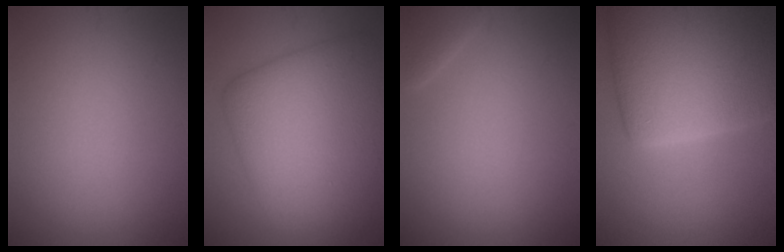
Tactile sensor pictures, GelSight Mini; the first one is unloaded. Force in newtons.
{"total": 11.0, "press": 11.0, "slide": 0.2}
{"total": 1.7, "press": 1.7, "slide": 0.1}
{"total": 12.7, "press": 12.6, "slide": 1.1}